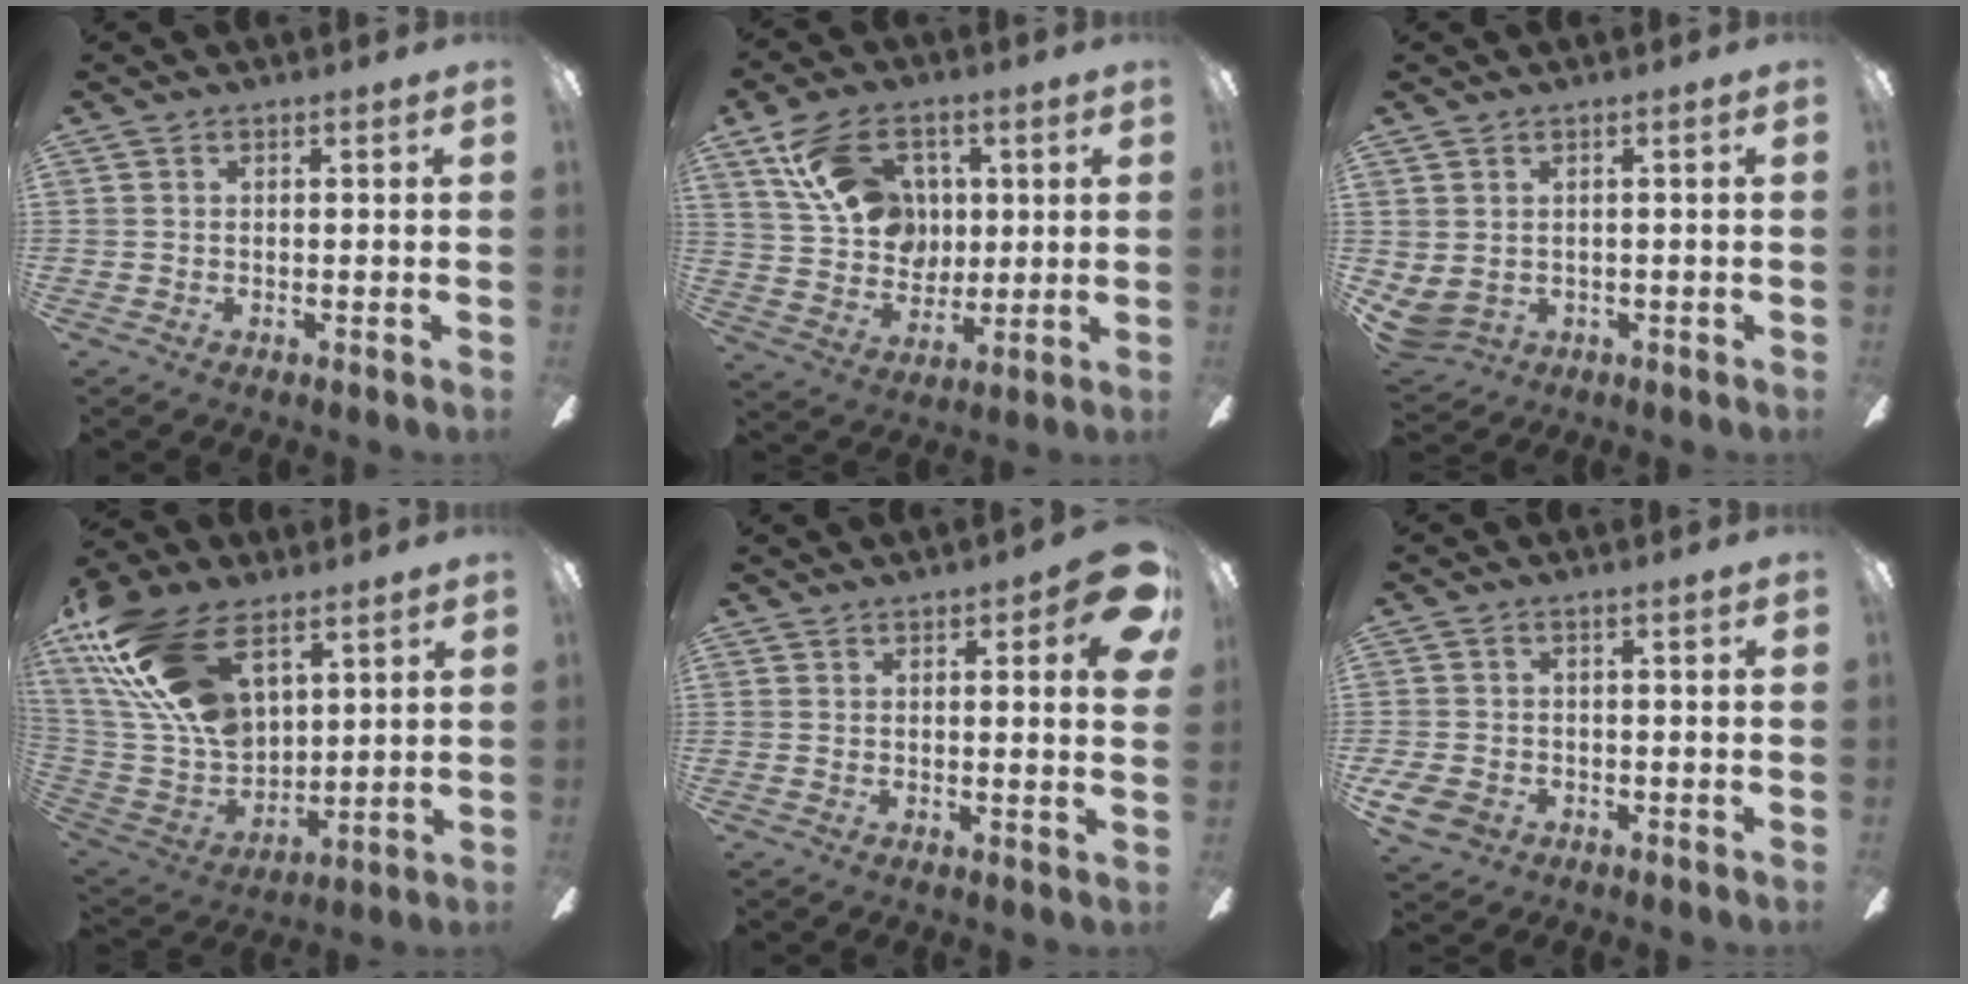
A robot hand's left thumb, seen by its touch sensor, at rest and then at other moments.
{"total": 16.8, "force": [6.9, 12.2, 9.3], "torque": [-0.163, 0.005, 0.137]}
{"total": 3.0, "force": [0.8, 2.4, 1.6], "torque": [-0.047, -0.008, 0.012]}
{"total": 24.8, "force": [12.6, 14.5, 15.7], "torque": [-0.341, -0.051, 0.227]}
{"total": 7.1, "force": [2.9, 1.9, 6.1], "torque": [-0.070, -0.012, 0.041]}
{"total": 5.0, "force": [-2.3, 3.3, 3.0], "torque": [-0.070, 0.005, -0.045]}